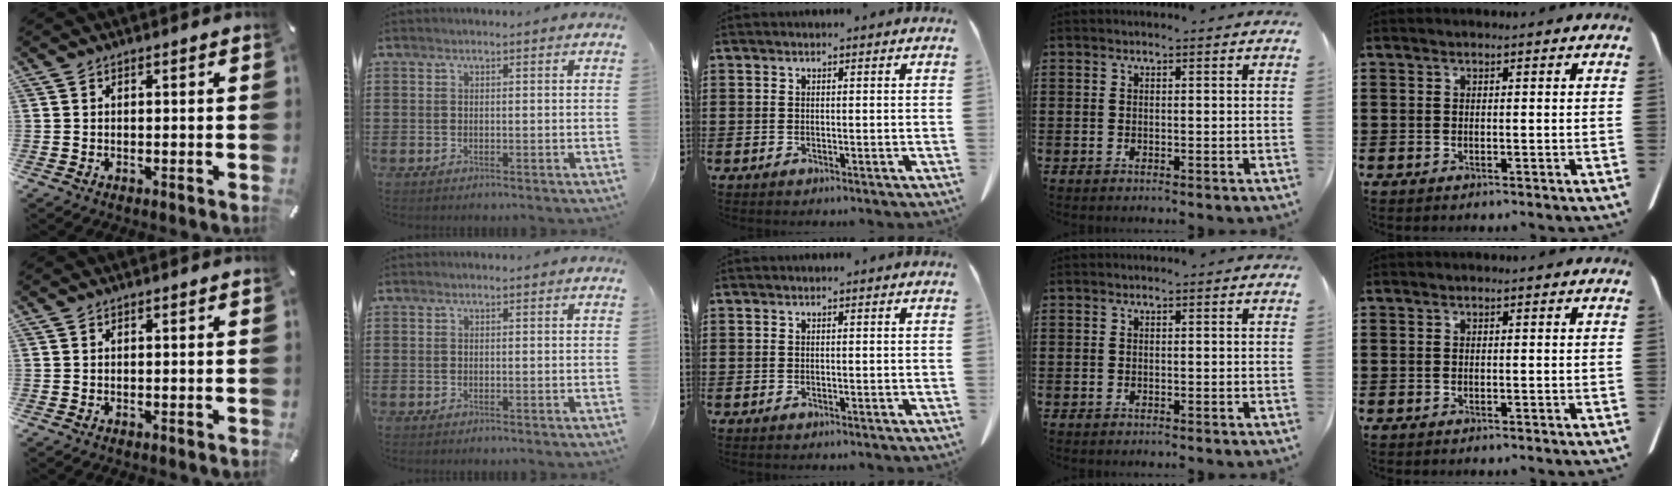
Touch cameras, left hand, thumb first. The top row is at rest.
{}